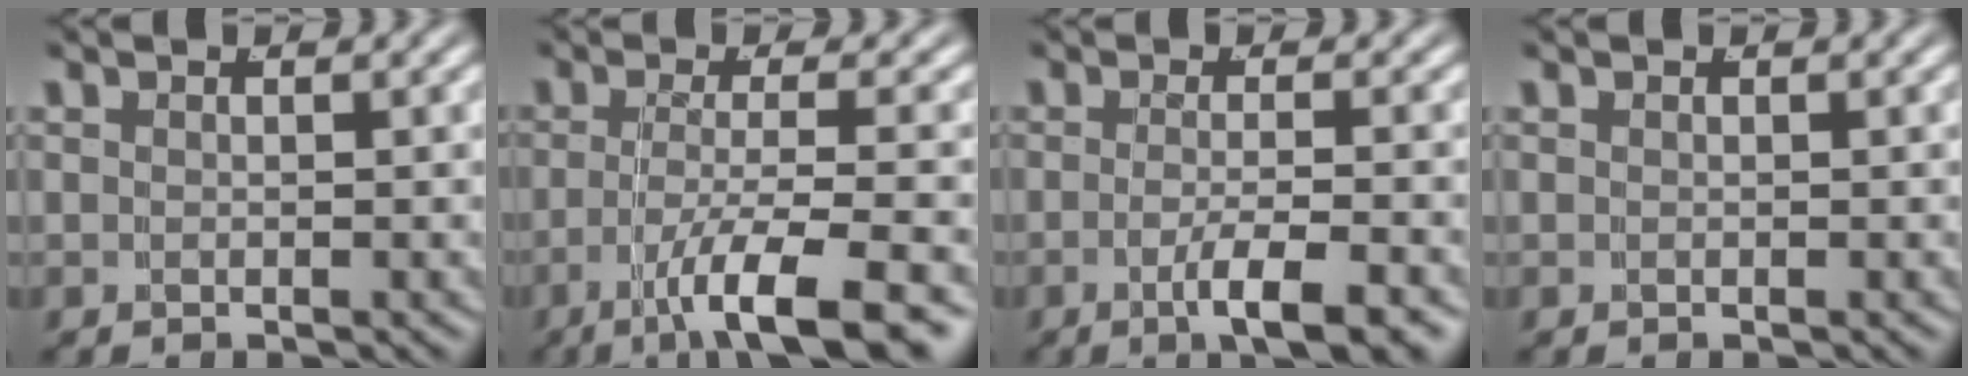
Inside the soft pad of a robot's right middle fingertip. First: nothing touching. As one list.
[{"total": 8.5, "force": [-5.5, 1.6, 6.3], "torque": [-0.096, -0.025, -0.067]}, {"total": 4.7, "force": [-2.6, 0.5, 3.9], "torque": [-0.063, -0.018, -0.035]}, {"total": 0.0}]